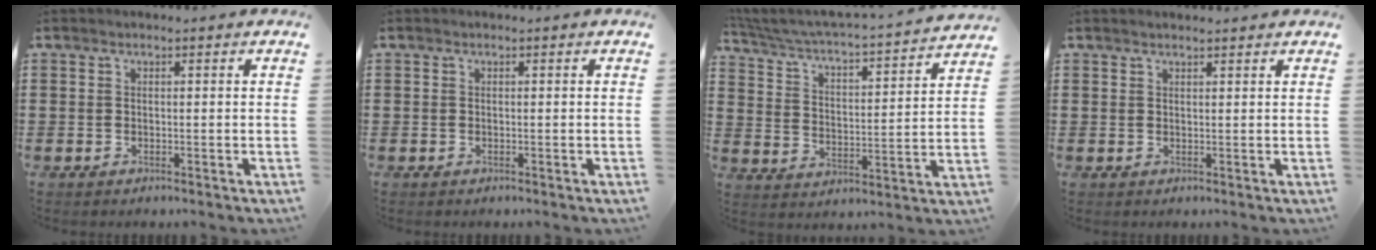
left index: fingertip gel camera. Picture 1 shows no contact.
{"total": 0.0}
{"total": 2.5, "force": [2.2, 0.0, 1.1], "torque": [-0.040, -0.036, 0.023]}
{"total": 1.1, "force": [1.1, -0.1, 0.4], "torque": [-0.007, -0.001, 0.021]}